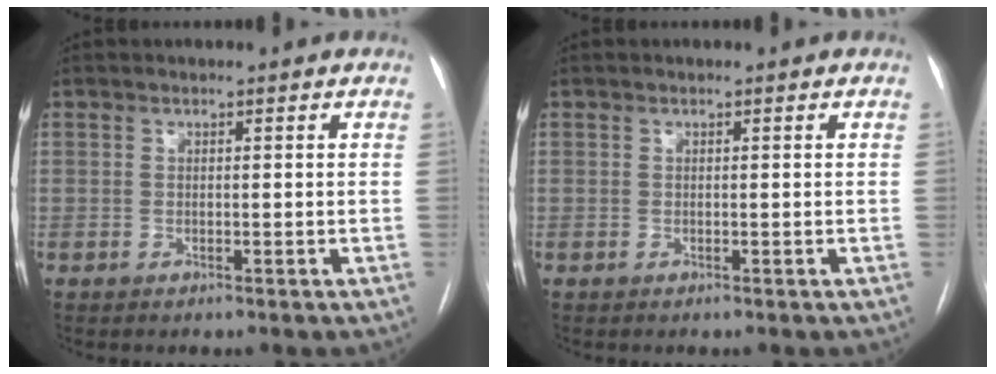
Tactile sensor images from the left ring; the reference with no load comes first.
{"total": 0.0}